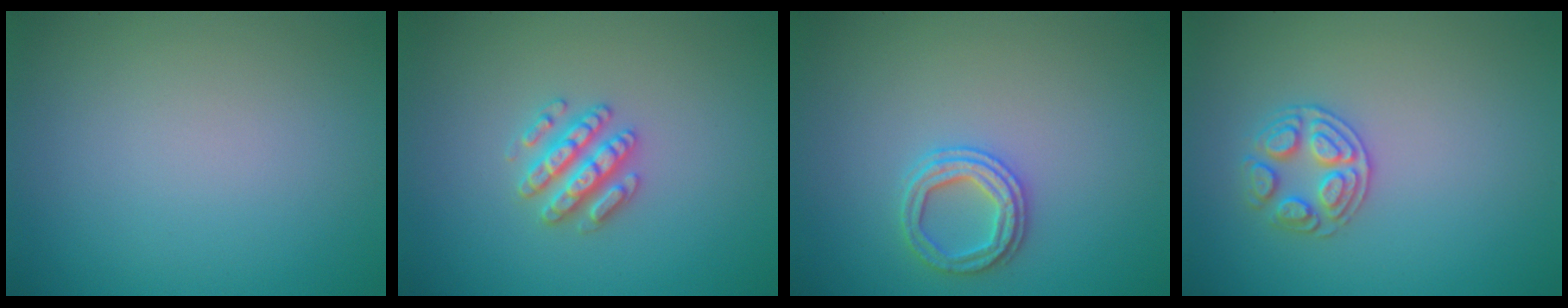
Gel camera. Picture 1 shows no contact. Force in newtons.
{"total": 3.0, "press": 2.9, "slide": 0.6}
{"total": 2.4, "press": 2.4, "slide": 0.2}
{"total": 2.6, "press": 2.6, "slide": 0.4}